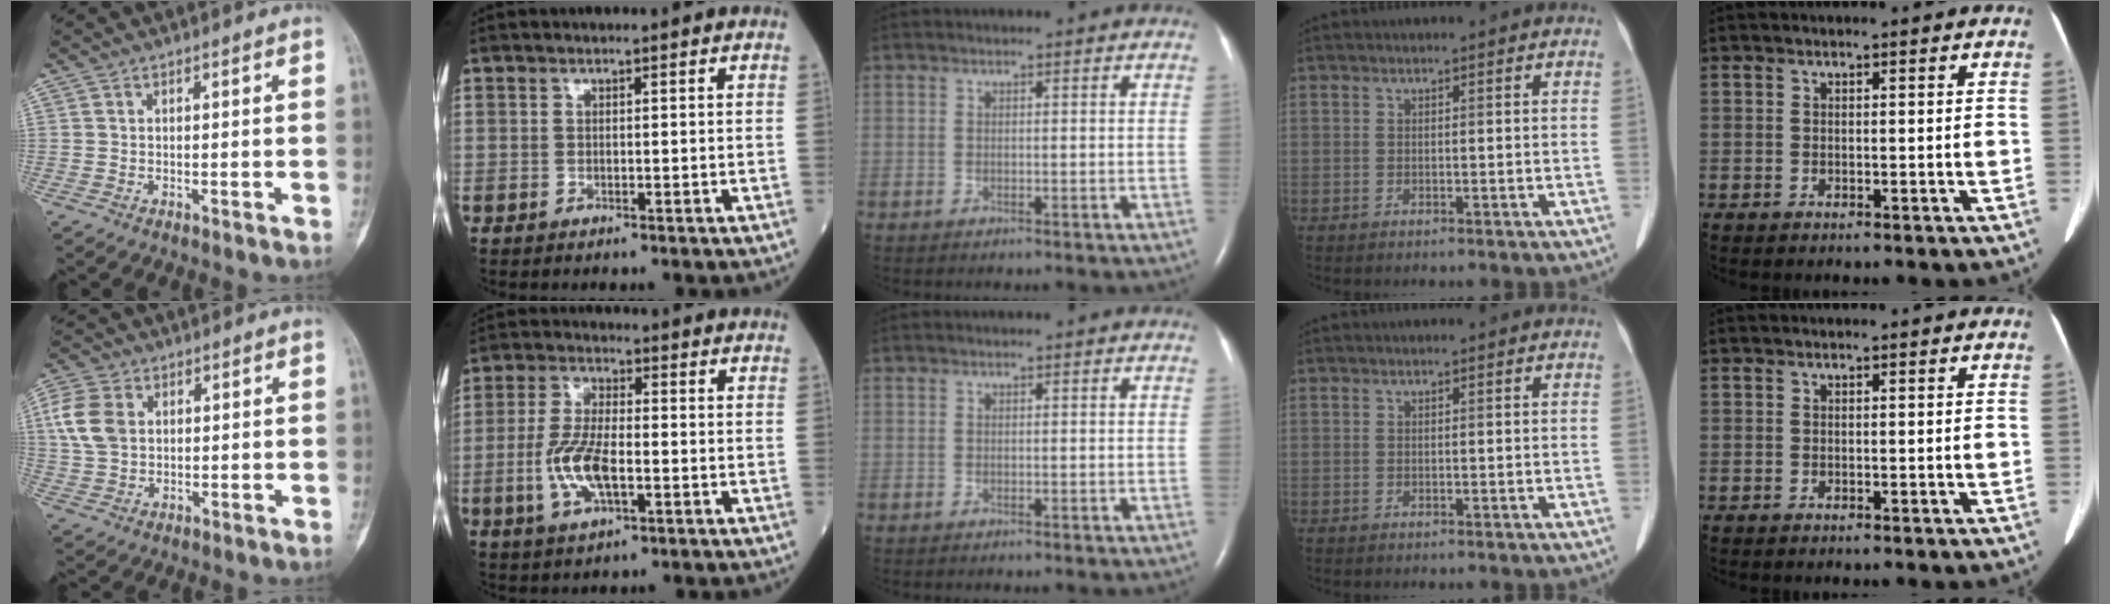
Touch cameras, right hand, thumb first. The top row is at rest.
{"thumb": {"total": 8.3, "force": [1.7, 6.0, 5.5], "torque": [-0.117, 0.006, 0.033]}, "index": {"total": 8.7, "force": [-2.3, 2.9, 7.9], "torque": [-0.171, -0.002, -0.044]}}